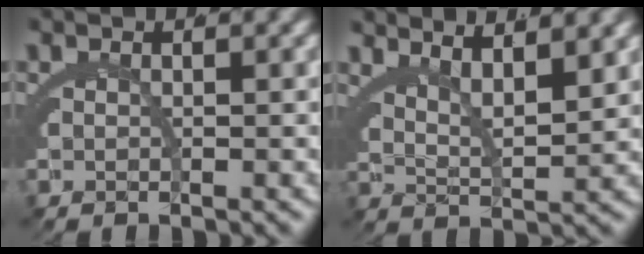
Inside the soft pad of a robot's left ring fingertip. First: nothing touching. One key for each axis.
{"total": 5.3, "fx": 3.6, "fy": 2.0, "fz": 3.3, "tx": -0.052, "ty": 0.003, "tz": 0.054}